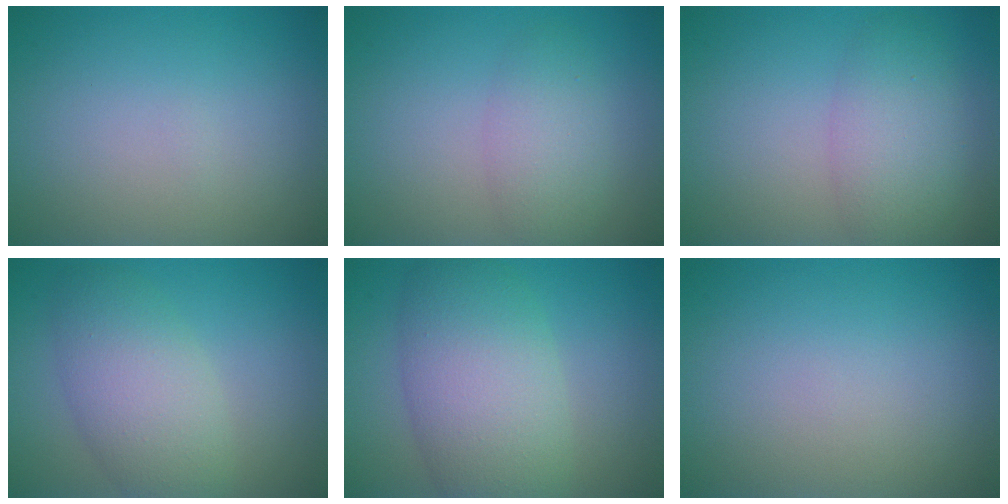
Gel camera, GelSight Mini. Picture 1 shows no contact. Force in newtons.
{"total": 2.9, "press": 2.9, "slide": 0.2}
{"total": 4.2, "press": 4.1, "slide": 0.3}
{"total": 5.5, "press": 5.5, "slide": 0.1}
{"total": 7.9, "press": 7.9, "slide": 0.4}
{"total": 0.0}